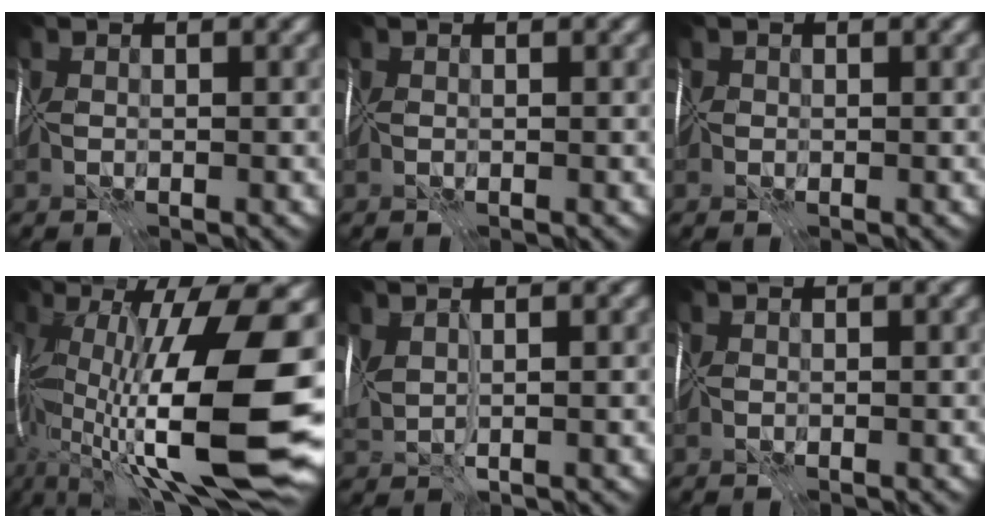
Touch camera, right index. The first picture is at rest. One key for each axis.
{"total": 0.0}
{"total": 0.6, "fx": 0.0, "fy": 0.6, "fz": -0.1, "tx": 0.008, "ty": 0.002, "tz": -0.006}
{"total": 17.1, "fx": -2.5, "fy": 5.2, "fz": 16.1, "tx": -0.286, "ty": 0.012, "tz": -0.050}
{"total": 2.9, "fx": 0.9, "fy": 1.4, "fz": 2.4, "tx": -0.058, "ty": 0.001, "tz": 0.022}
{"total": 0.0}